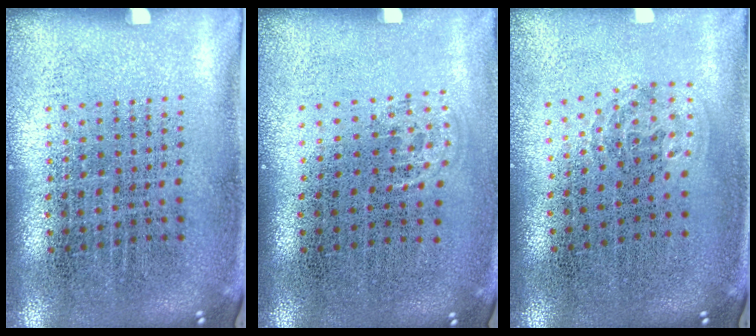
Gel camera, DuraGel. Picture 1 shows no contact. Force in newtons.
{"total": 0.5, "press": 0.5, "slide": 0.3}
{"total": 1.0, "press": 0.6, "slide": 0.8}